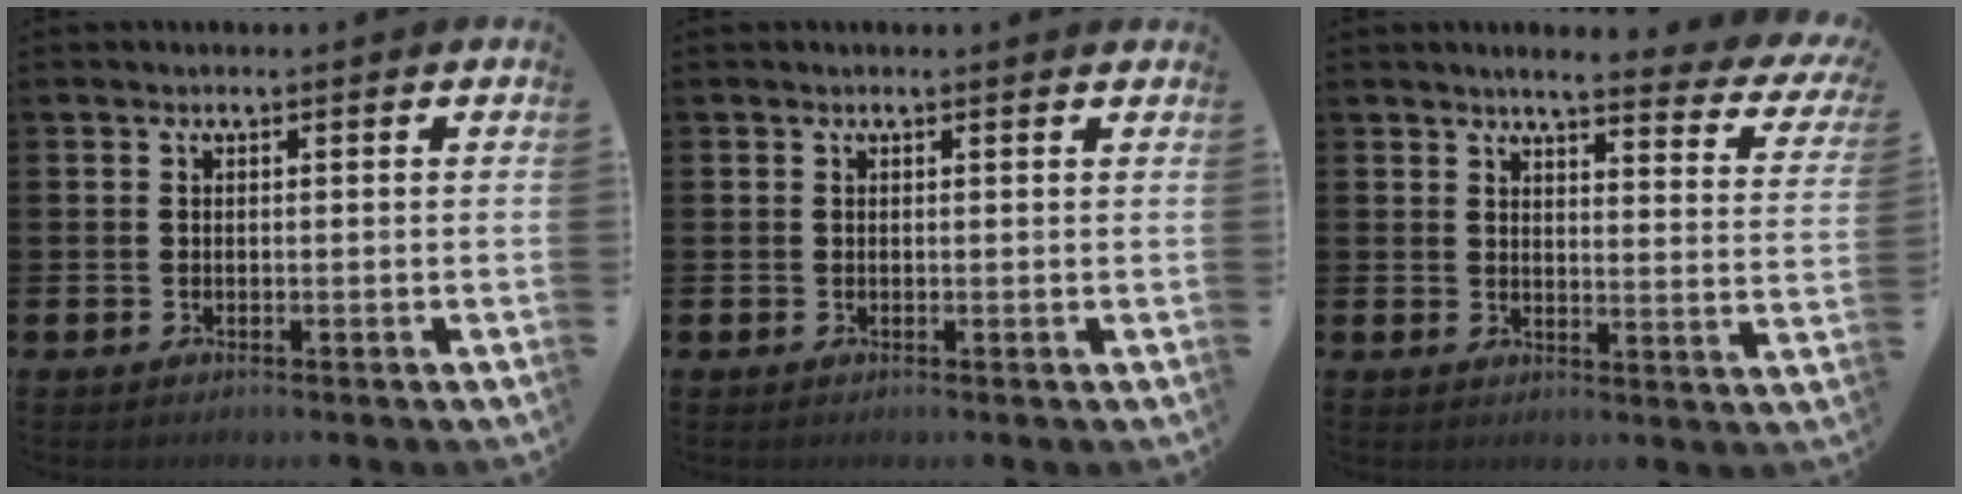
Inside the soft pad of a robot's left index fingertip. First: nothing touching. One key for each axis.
{"total": 0.0}
{"total": 4.0, "fx": 3.5, "fy": 0.5, "fz": 1.9, "tx": -0.030, "ty": -0.034, "tz": 0.049}